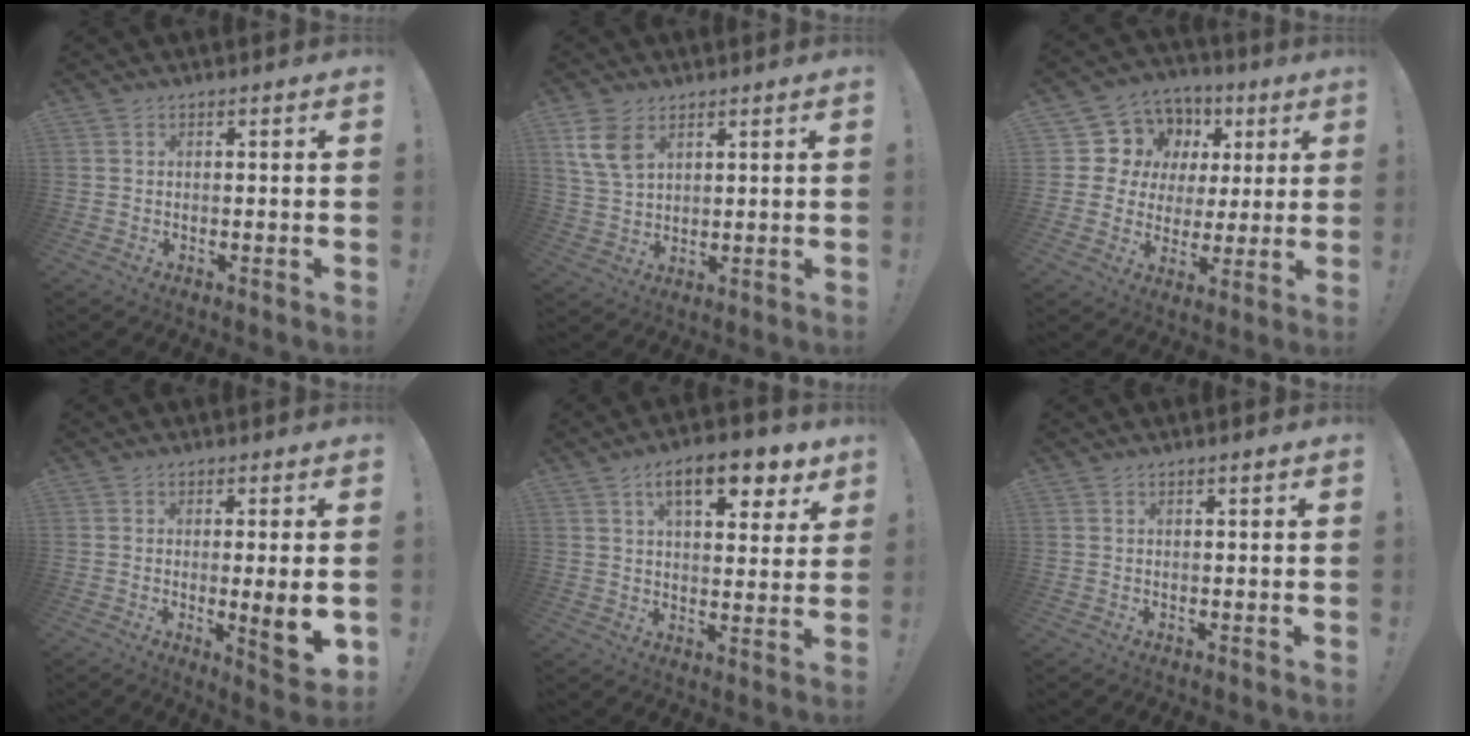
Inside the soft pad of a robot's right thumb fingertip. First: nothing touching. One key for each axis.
{"total": 8.6, "fx": 4.5, "fy": 5.3, "fz": 5.1, "tx": -0.090, "ty": -0.015, "tz": 0.086}
{"total": 10.2, "fx": 3.4, "fy": 9.4, "fz": 2.3, "tx": -0.031, "ty": -0.028, "tz": 0.079}
{"total": 8.1, "fx": -0.4, "fy": 0.6, "fz": 8.1, "tx": -0.106, "ty": -0.013, "tz": -0.006}
{"total": 13.2, "fx": 7.0, "fy": 5.1, "fz": 10.0, "tx": -0.137, "ty": -0.030, "tz": 0.114}
{"total": 1.0, "fx": 0.7, "fy": -0.1, "fz": 0.7, "tx": -0.007, "ty": -0.002, "tz": 0.010}